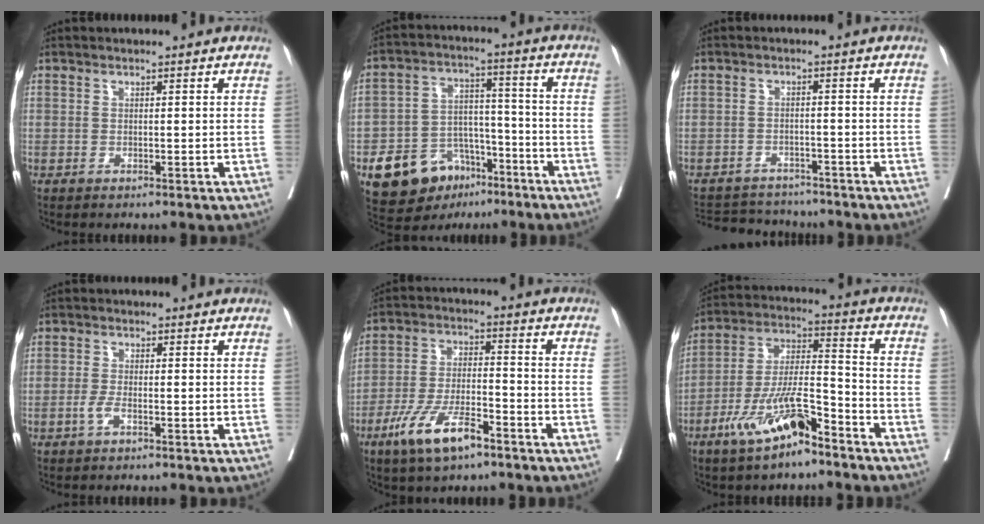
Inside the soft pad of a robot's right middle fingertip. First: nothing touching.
{"total": 12.3, "force": [-7.2, 8.0, 5.9], "torque": [-0.101, 0.021, -0.113]}
{"total": 9.9, "force": [-9.2, 3.1, 2.1], "torque": [-0.040, 0.008, -0.130]}
{"total": 1.7, "force": [-0.7, 0.6, 1.4], "torque": [-0.032, 0.000, -0.015]}
{"total": 10.1, "force": [-6.2, 2.8, 7.5], "torque": [-0.150, -0.006, -0.113]}
{"total": 12.3, "force": [-8.0, 3.2, 8.8], "torque": [-0.175, -0.003, -0.151]}